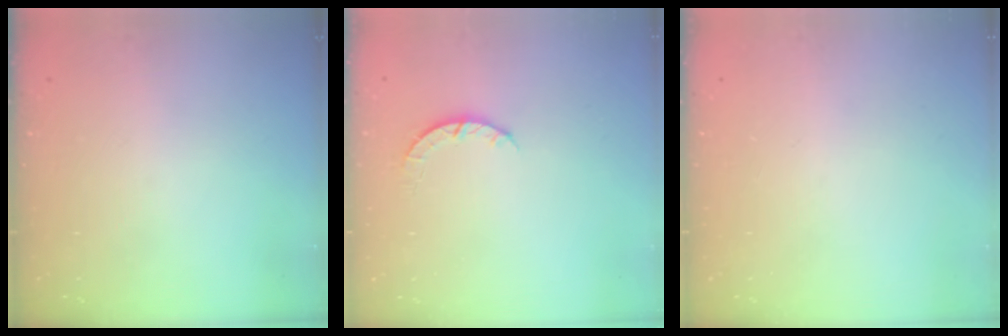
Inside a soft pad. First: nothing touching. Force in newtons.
{"total": 3.2, "press": 3.2, "slide": 0.4}
{"total": 0.0}